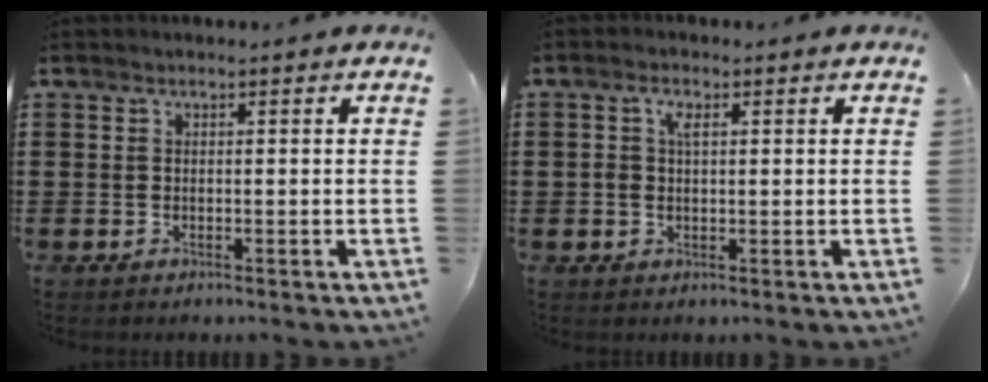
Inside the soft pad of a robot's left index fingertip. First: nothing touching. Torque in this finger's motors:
{"motor_torque": [0.32, 0.85, 0.10, 0.01]}